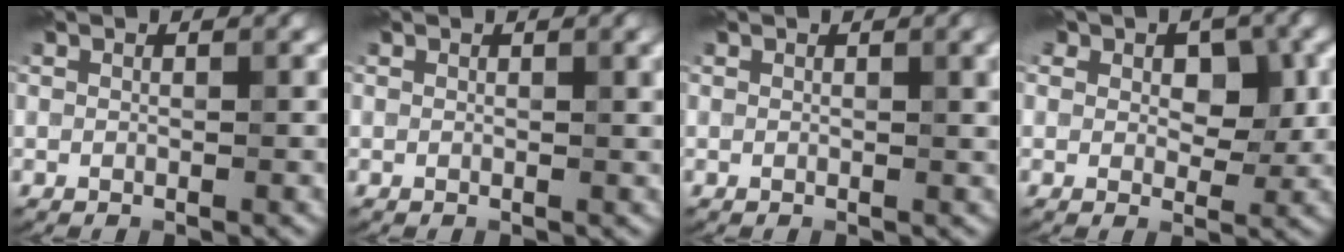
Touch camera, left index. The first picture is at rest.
{"total": 2.0, "force": [0.9, 0.6, 1.7], "torque": [-0.021, 0.001, 0.014]}
{"total": 2.7, "force": [1.0, 0.9, 2.4], "torque": [-0.030, 0.003, 0.015]}
{"total": 4.5, "force": [1.3, 3.2, 2.9], "torque": [-0.034, -0.004, 0.010]}